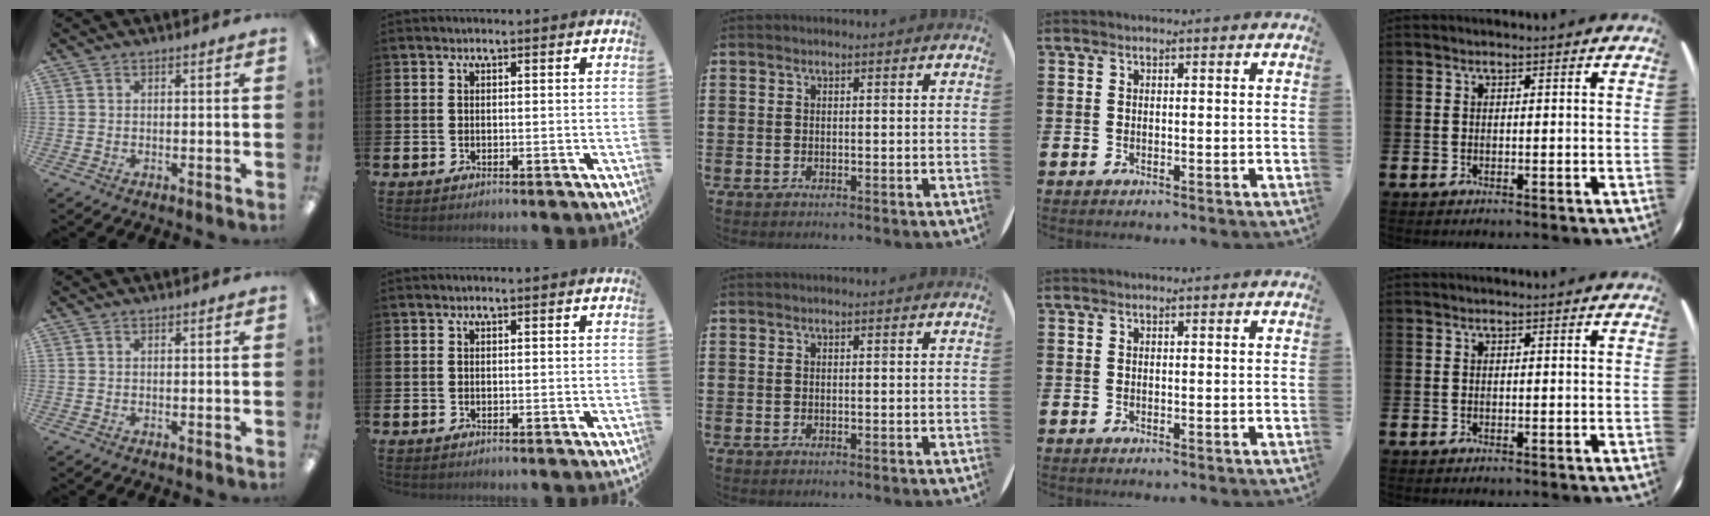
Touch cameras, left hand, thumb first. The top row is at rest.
{}